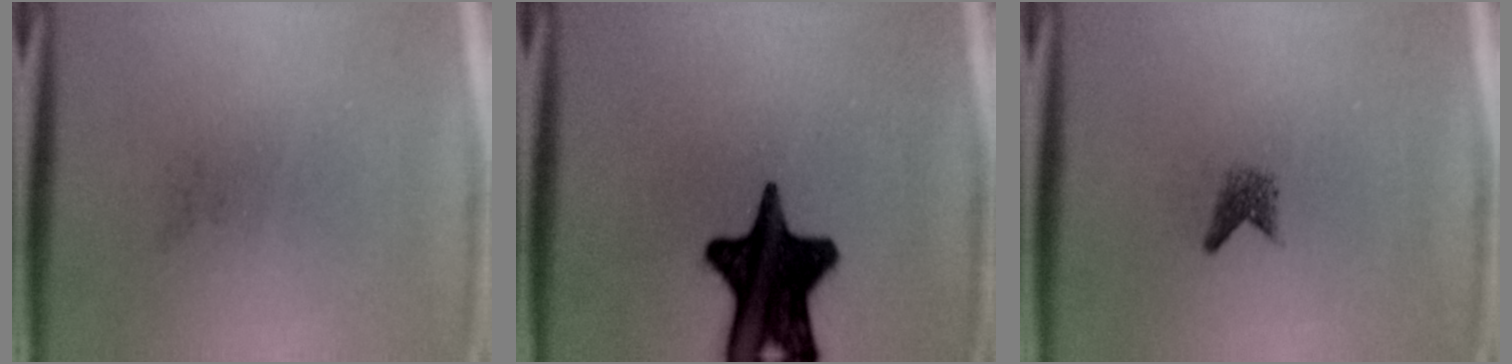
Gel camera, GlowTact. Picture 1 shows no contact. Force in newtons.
{"total": 17.1}
{"total": 1.5}